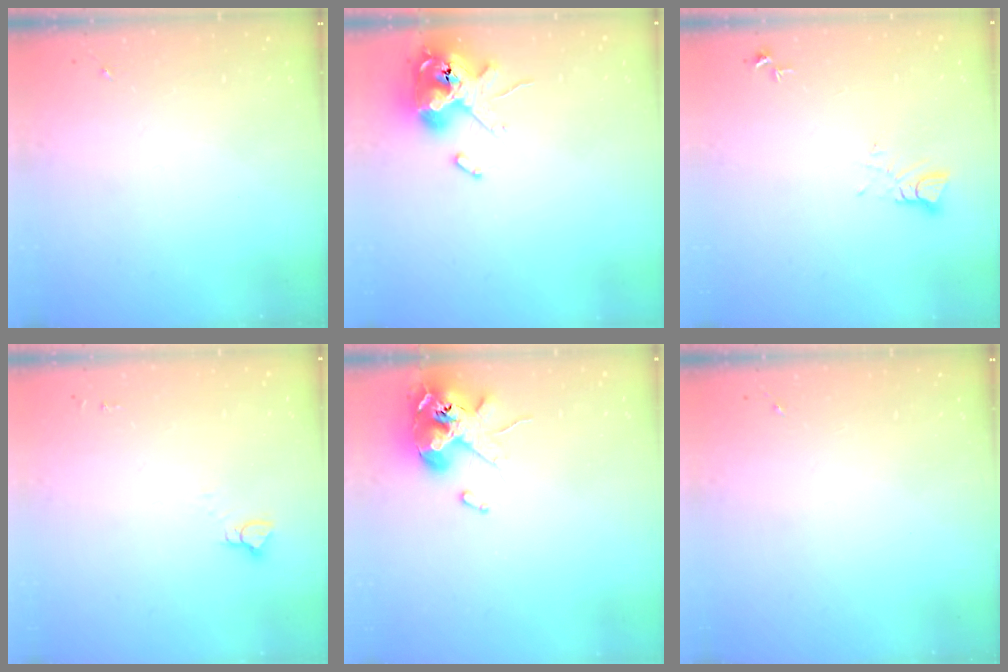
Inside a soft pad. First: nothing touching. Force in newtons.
{"total": 14.6, "press": 14.4, "slide": 2.8}
{"total": 3.8, "press": 3.8, "slide": 0.3}
{"total": 3.3, "press": 3.3, "slide": 0.2}
{"total": 12.1, "press": 12.0, "slide": 2.0}
{"total": 0.0}